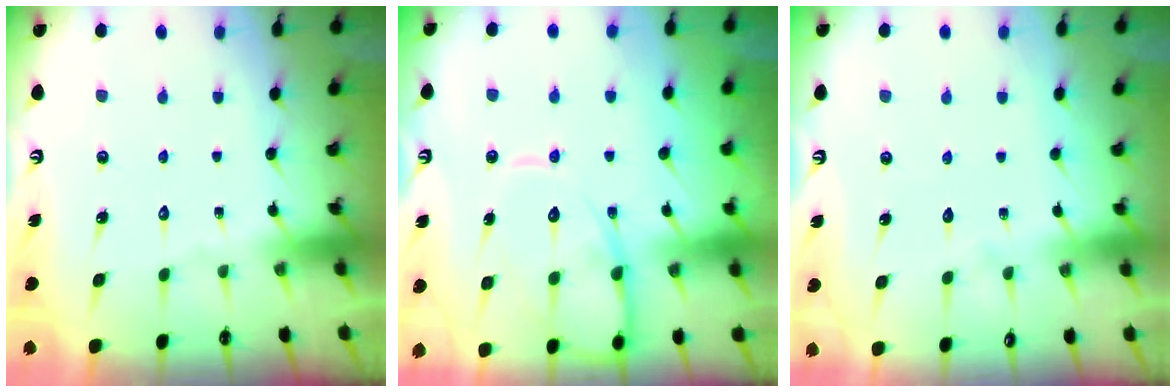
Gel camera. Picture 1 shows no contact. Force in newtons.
{"total": 12.7, "press": 12.6, "slide": 1.3}
{"total": 2.6, "press": 2.6, "slide": 0.3}